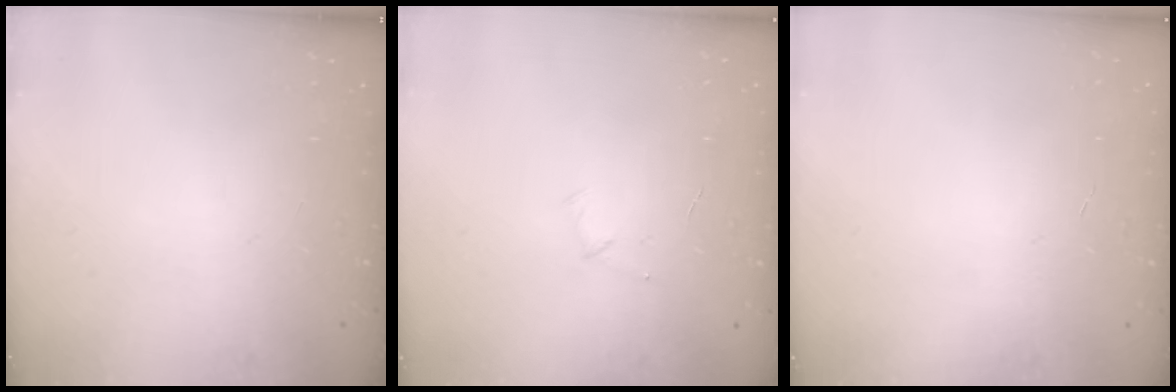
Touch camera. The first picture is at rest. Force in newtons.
{"total": 4.0, "press": 3.8, "slide": 1.0}
{"total": 0.5, "press": 0.5, "slide": 0.1}